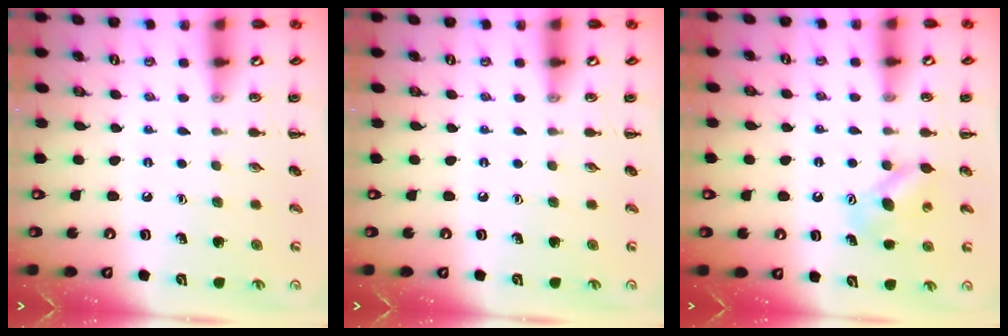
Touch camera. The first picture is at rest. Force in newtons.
{"total": 0.0}
{"total": 5.2, "press": 5.1, "slide": 0.9}